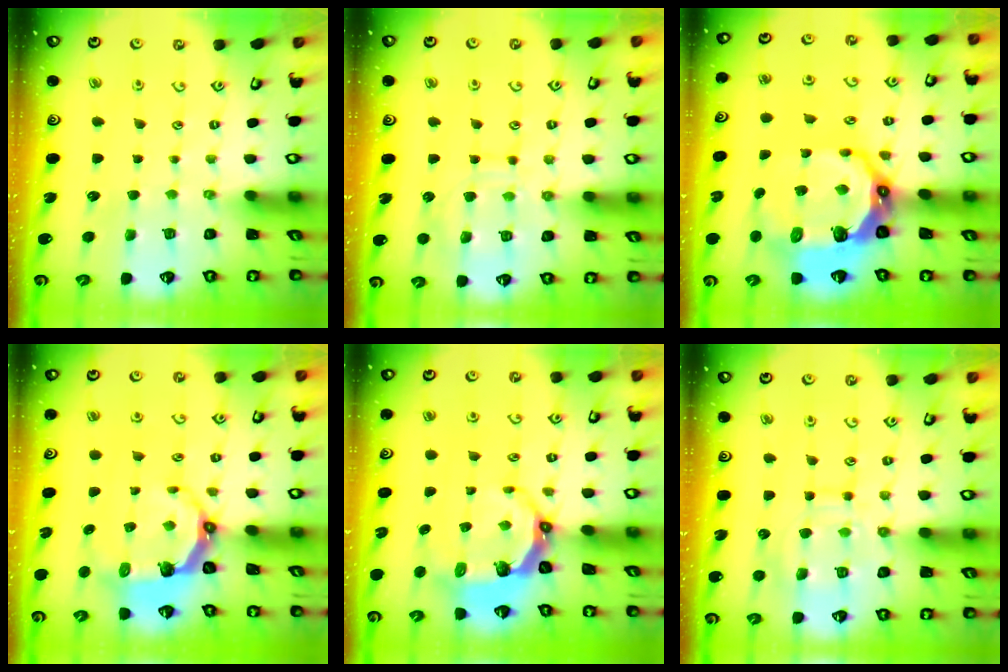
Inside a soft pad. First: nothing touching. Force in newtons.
{"total": 11.3, "press": 11.3, "slide": 1.0}
{"total": 15.7, "press": 14.8, "slide": 5.3}
{"total": 6.5, "press": 5.0, "slide": 4.1}
{"total": 5.7, "press": 4.2, "slide": 3.8}
{"total": 12.5, "press": 12.5, "slide": 1.0}